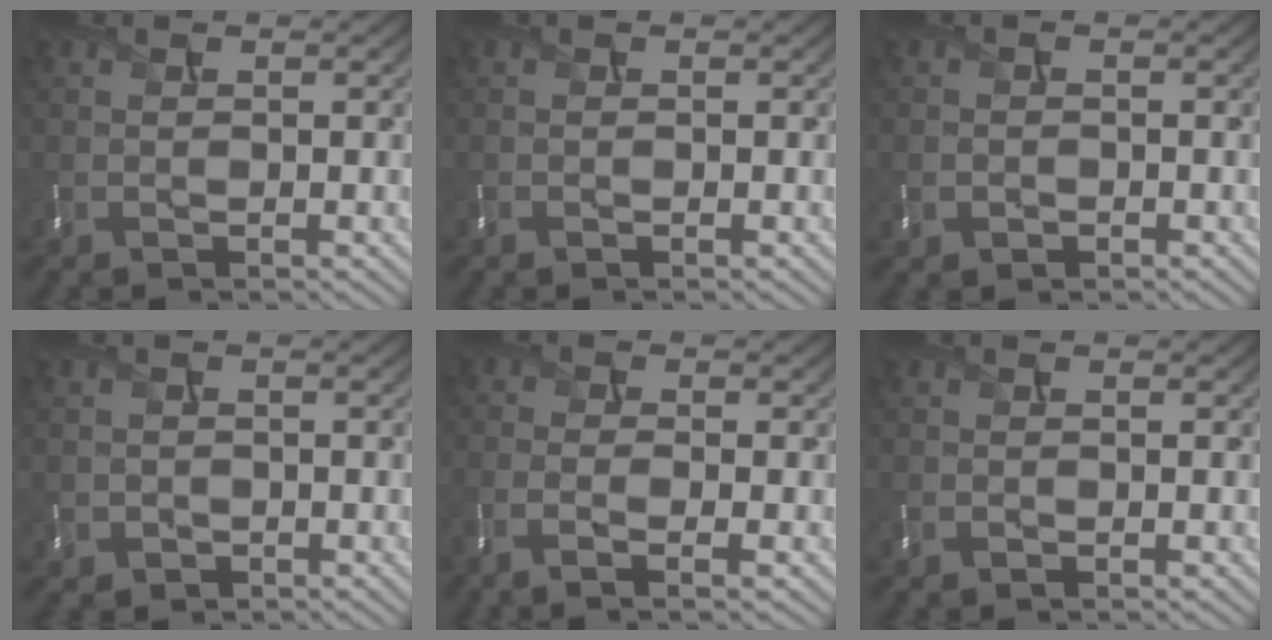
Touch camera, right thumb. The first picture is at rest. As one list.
[{"total": 0.6, "force": [-0.5, 0.3, 0.1], "torque": [-0.005, -0.003, -0.011]}, {"total": 1.5, "force": [-0.8, 1.2, 0.5], "torque": [-0.010, -0.005, -0.017]}, {"total": 1.8, "force": [-0.7, 1.6, 0.4], "torque": [-0.006, -0.008, -0.015]}, {"total": 3.9, "force": [-2.1, 0.9, 3.1], "torque": [-0.061, -0.004, -0.053]}, {"total": 0.9, "force": [-0.4, 0.7, 0.3], "torque": [-0.007, -0.005, -0.008]}]